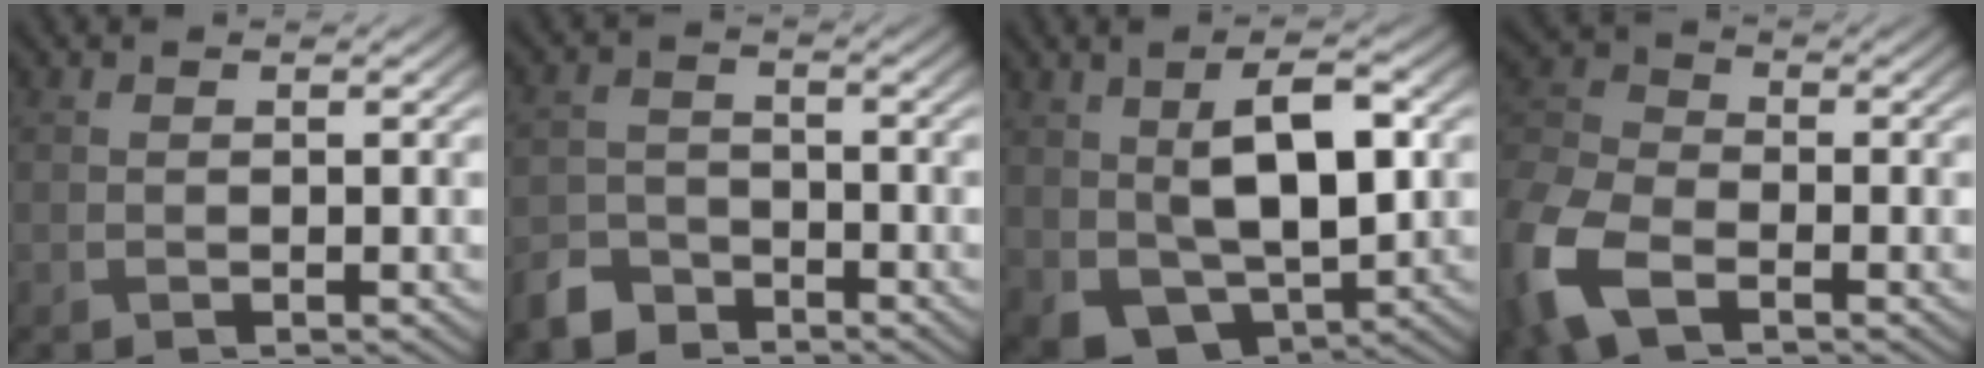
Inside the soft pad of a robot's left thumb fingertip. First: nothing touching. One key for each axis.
{"total": 5.0, "fx": -4.1, "fy": 2.6, "fz": 1.5, "tx": -0.041, "ty": -0.003, "tz": -0.090}
{"total": 11.0, "fx": 0.7, "fy": 6.4, "fz": 9.0, "tx": -0.171, "ty": -0.003, "tz": 0.015}
{"total": 11.3, "fx": -5.6, "fy": 6.8, "fz": 7.1, "tx": -0.211, "ty": -0.040, "tz": -0.120}